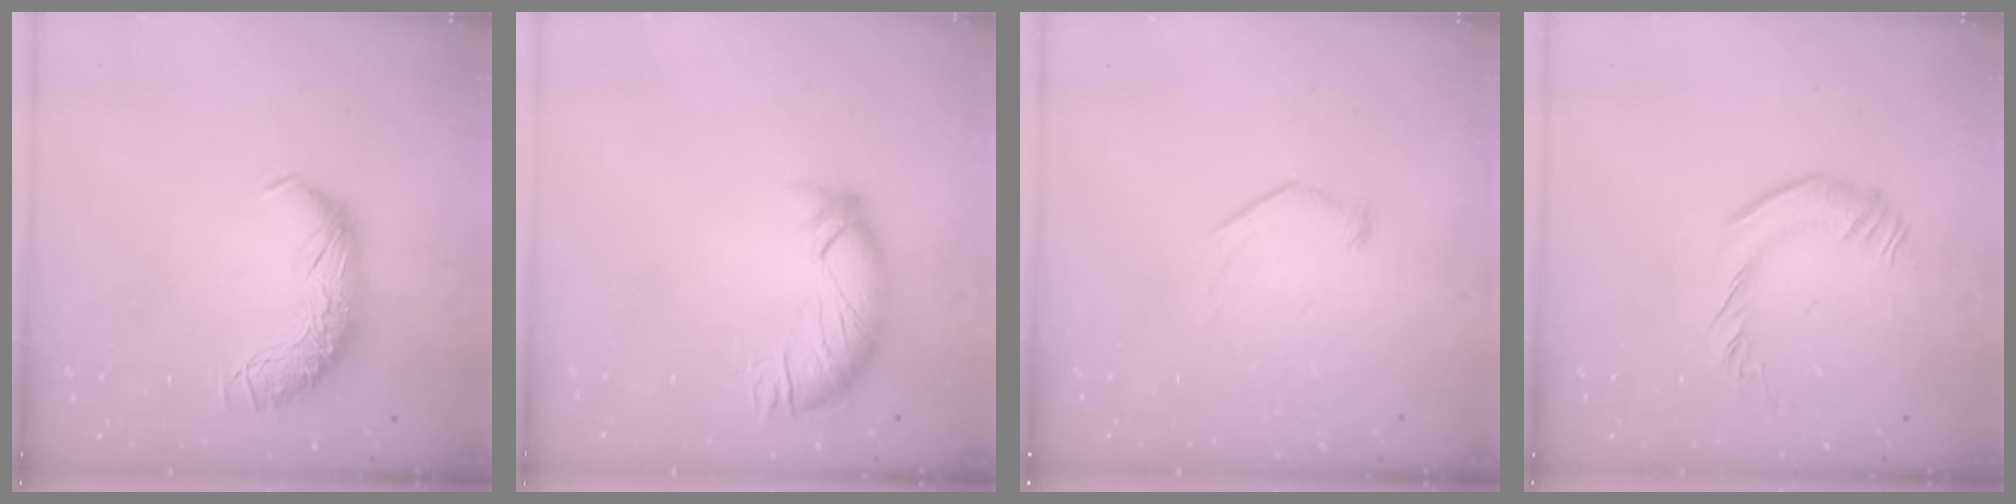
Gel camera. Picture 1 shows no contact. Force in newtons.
{"total": 3.2, "press": 3.0, "slide": 0.8}
{"total": 7.5, "press": 7.4, "slide": 0.7}
{"total": 0.9, "press": 0.3, "slide": 0.8}